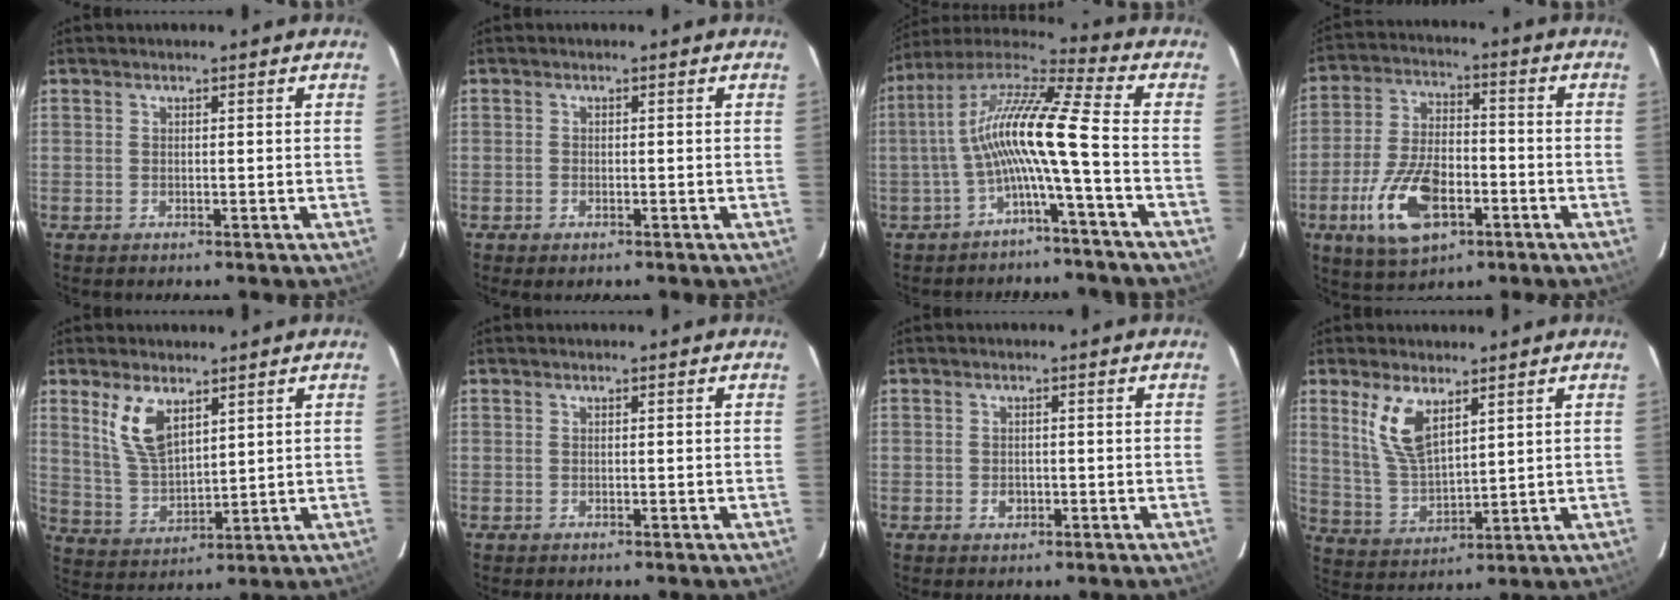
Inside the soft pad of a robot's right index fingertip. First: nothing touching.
{"total": 1.1, "force": [-0.8, 0.7, 0.4], "torque": [-0.007, -0.004, -0.015]}
{"total": 13.5, "force": [-3.1, 0.1, 13.1], "torque": [-0.252, 0.014, -0.065]}
{"total": 14.8, "force": [-6.2, 7.5, 11.1], "torque": [-0.234, -0.005, -0.104]}
{"total": 9.0, "force": [4.9, 4.1, 6.3], "torque": [-0.123, -0.001, 0.108]}
{"total": 0.0}
{"total": 1.8, "force": [-0.6, 1.5, 0.8], "torque": [-0.012, 0.004, -0.007]}
{"total": 9.2, "force": [5.0, 3.8, 6.7], "torque": [-0.134, -0.002, 0.110]}